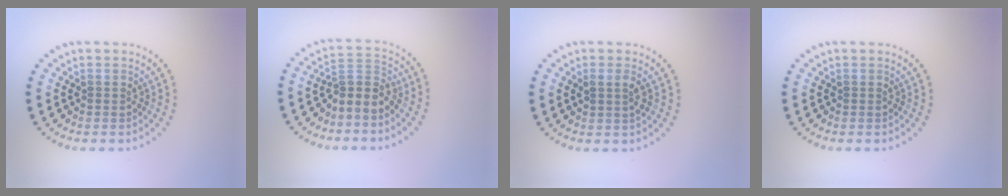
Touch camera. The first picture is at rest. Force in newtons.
{"total": 3.1, "press": 2.5, "slide": 1.8}
{"total": 1.3, "press": 1.3, "slide": 0.3}
{"total": 0.0}